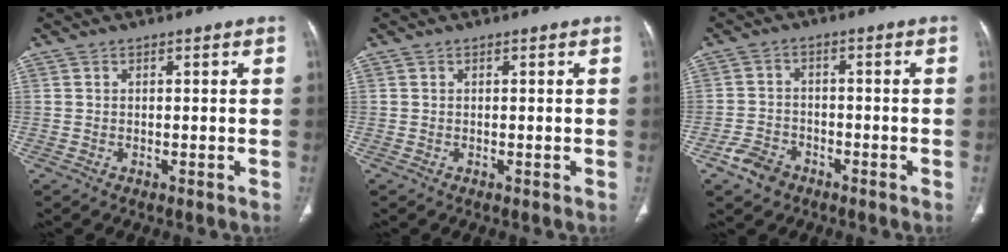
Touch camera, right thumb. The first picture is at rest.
{"total": 0.0}
{"total": 5.0, "force": [-3.2, 3.4, 1.7], "torque": [-0.028, 0.018, -0.055]}